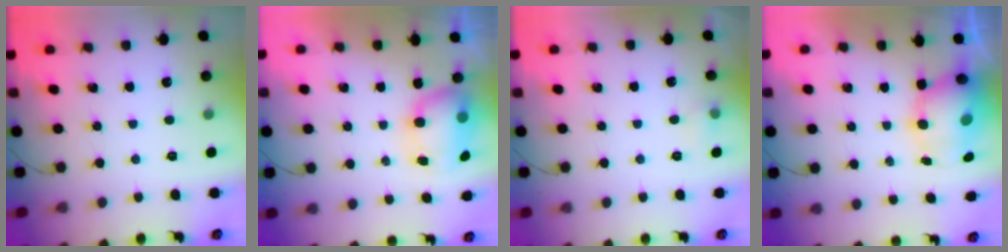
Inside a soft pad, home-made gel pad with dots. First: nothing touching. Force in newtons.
{"total": 8.8, "press": 8.6, "slide": 1.9}
{"total": 4.5, "press": 4.4, "slide": 0.6}
{"total": 8.2, "press": 8.1, "slide": 1.5}